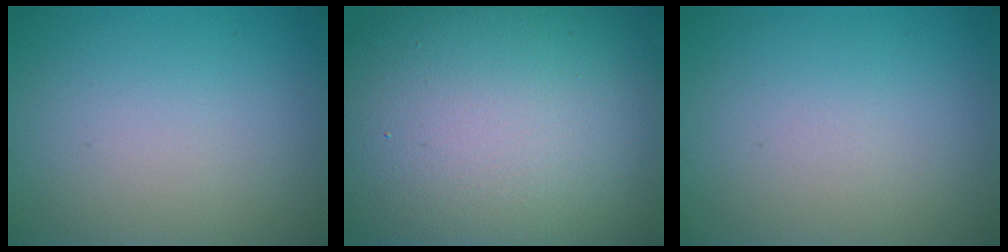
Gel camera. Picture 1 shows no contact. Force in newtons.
{"total": 19.7, "press": 19.6, "slide": 1.3}
{"total": 0.0}